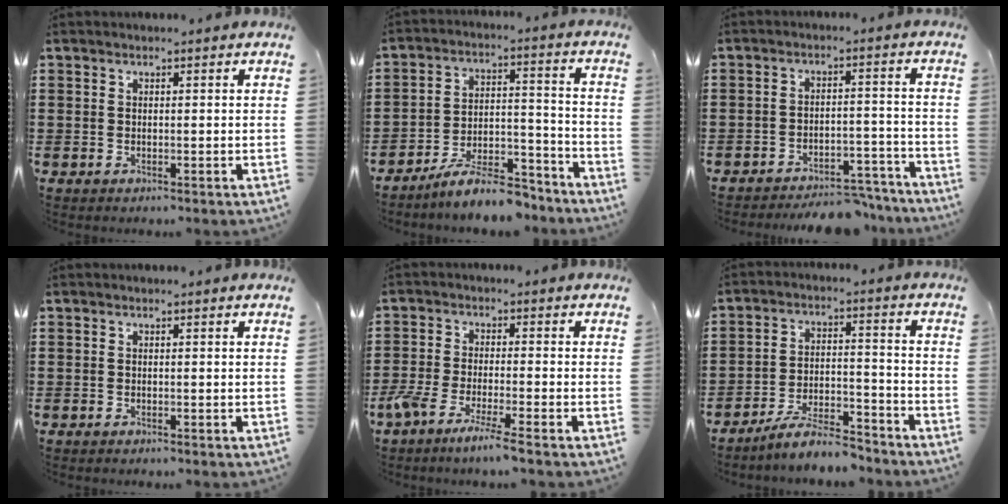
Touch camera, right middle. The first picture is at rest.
{"total": 9.4, "force": [-8.3, 1.6, 4.1], "torque": [-0.063, 0.026, -0.154]}
{"total": 5.3, "force": [-5.1, 0.8, 1.2], "torque": [-0.017, 0.012, -0.101]}
{"total": 0.0}
{"total": 4.9, "force": [-3.9, -0.1, 3.0], "torque": [-0.077, -0.019, -0.076]}
{"total": 7.6, "force": [-6.8, 1.0, 3.3], "torque": [-0.057, 0.011, -0.128]}